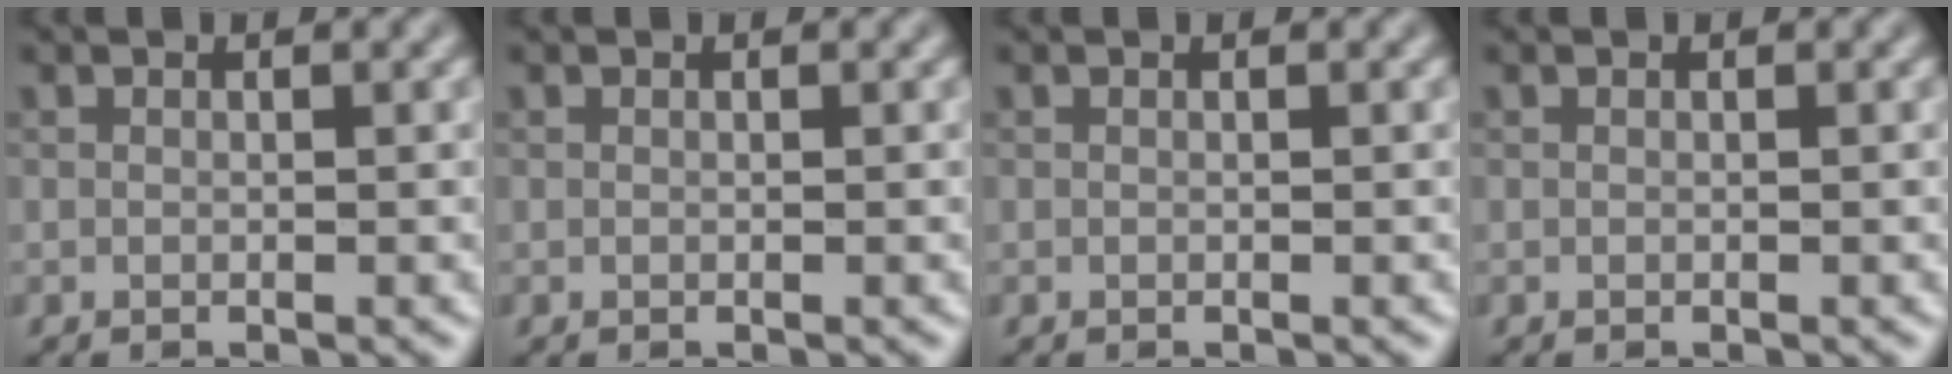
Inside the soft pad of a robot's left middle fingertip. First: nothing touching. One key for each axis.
{"total": 0.0}
{"total": 0.0}
{"total": 0.0}